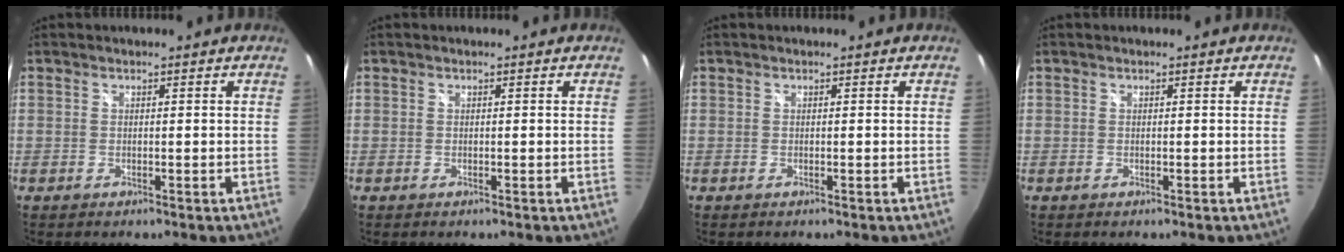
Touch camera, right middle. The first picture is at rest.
{"total": 0.0}
{"total": 0.0}
{"total": 0.0}